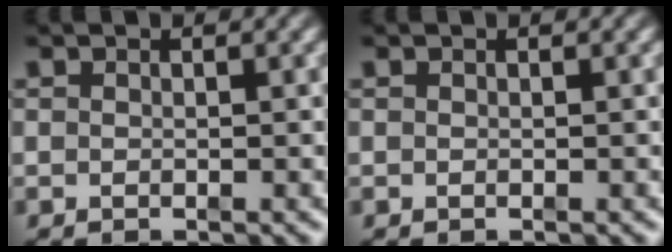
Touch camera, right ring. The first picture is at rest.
{"total": 0.0}